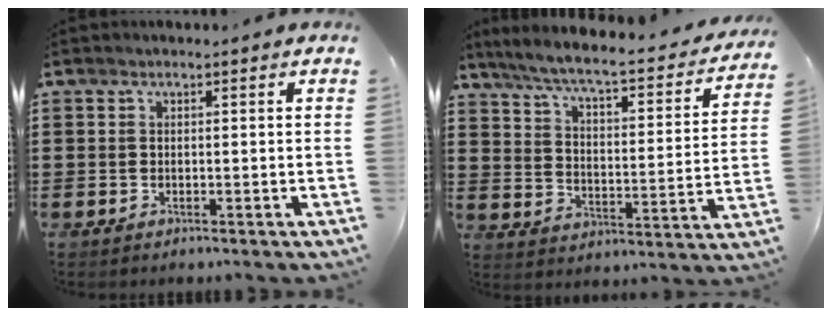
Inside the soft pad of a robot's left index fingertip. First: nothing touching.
{"total": 5.6, "force": [4.8, 0.0, 2.9], "torque": [-0.079, -0.038, 0.073]}